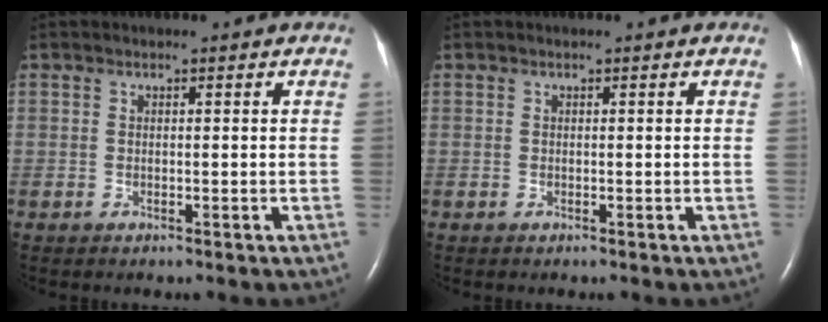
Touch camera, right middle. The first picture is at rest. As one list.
[{"total": 0.0}]